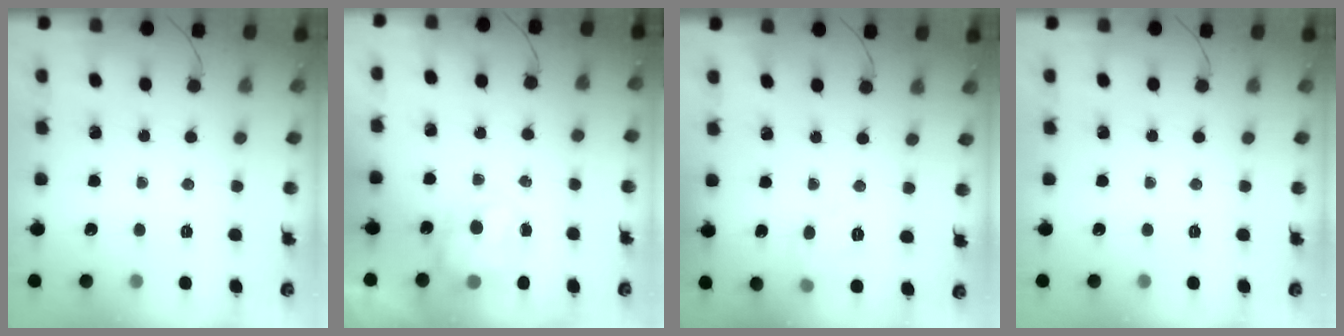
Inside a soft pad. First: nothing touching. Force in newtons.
{"total": 8.3, "press": 8.2, "slide": 1.1}
{"total": 6.5, "press": 6.3, "slide": 1.2}
{"total": 0.0}